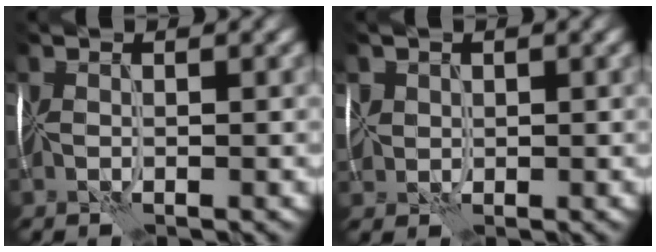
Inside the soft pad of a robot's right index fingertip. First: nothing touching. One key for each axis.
{"total": 2.3, "fx": 0.6, "fy": 2.2, "fz": 0.2, "tx": 0.002, "ty": 0.012, "tz": 0.011}